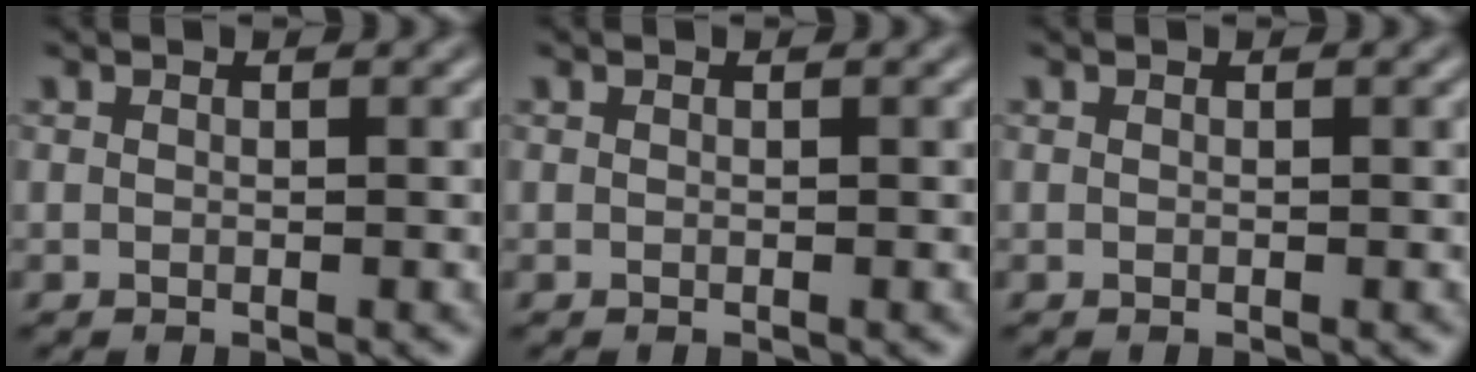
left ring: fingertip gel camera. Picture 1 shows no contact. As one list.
[{"total": 0.0}, {"total": 0.0}]